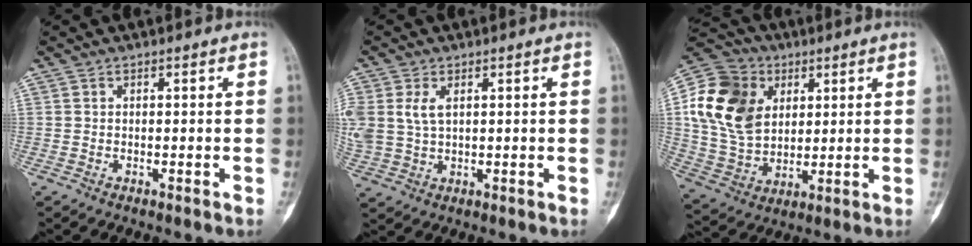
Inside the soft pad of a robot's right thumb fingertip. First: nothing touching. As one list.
[{"total": 7.4, "force": [2.1, 4.6, 5.4], "torque": [-0.132, 0.004, 0.052]}, {"total": 18.9, "force": [5.0, 14.3, 11.3], "torque": [-0.204, -0.003, 0.098]}]